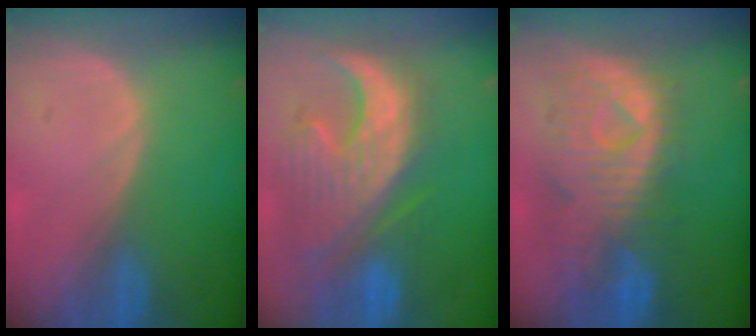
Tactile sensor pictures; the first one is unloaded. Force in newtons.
{"total": 12.3, "press": 11.1, "slide": 5.3}
{"total": 10.9, "press": 9.6, "slide": 5.2}